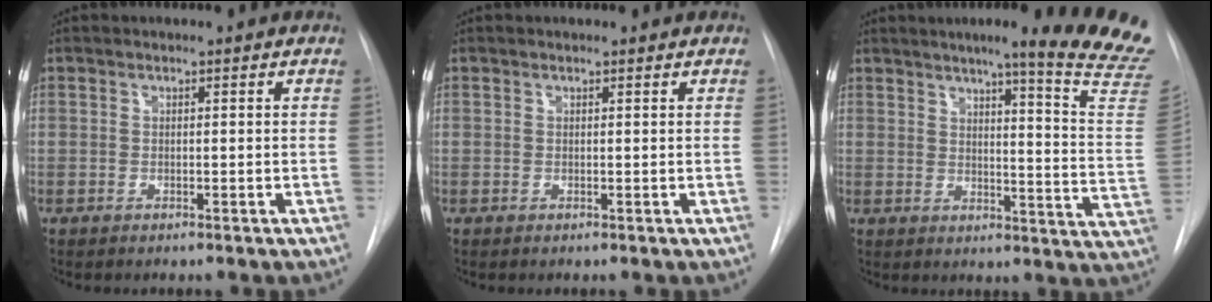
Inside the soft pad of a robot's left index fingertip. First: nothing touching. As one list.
[{"total": 0.0}, {"total": 18.8, "force": [15.4, -1.3, 10.6], "torque": [-0.130, -0.101, 0.171]}]